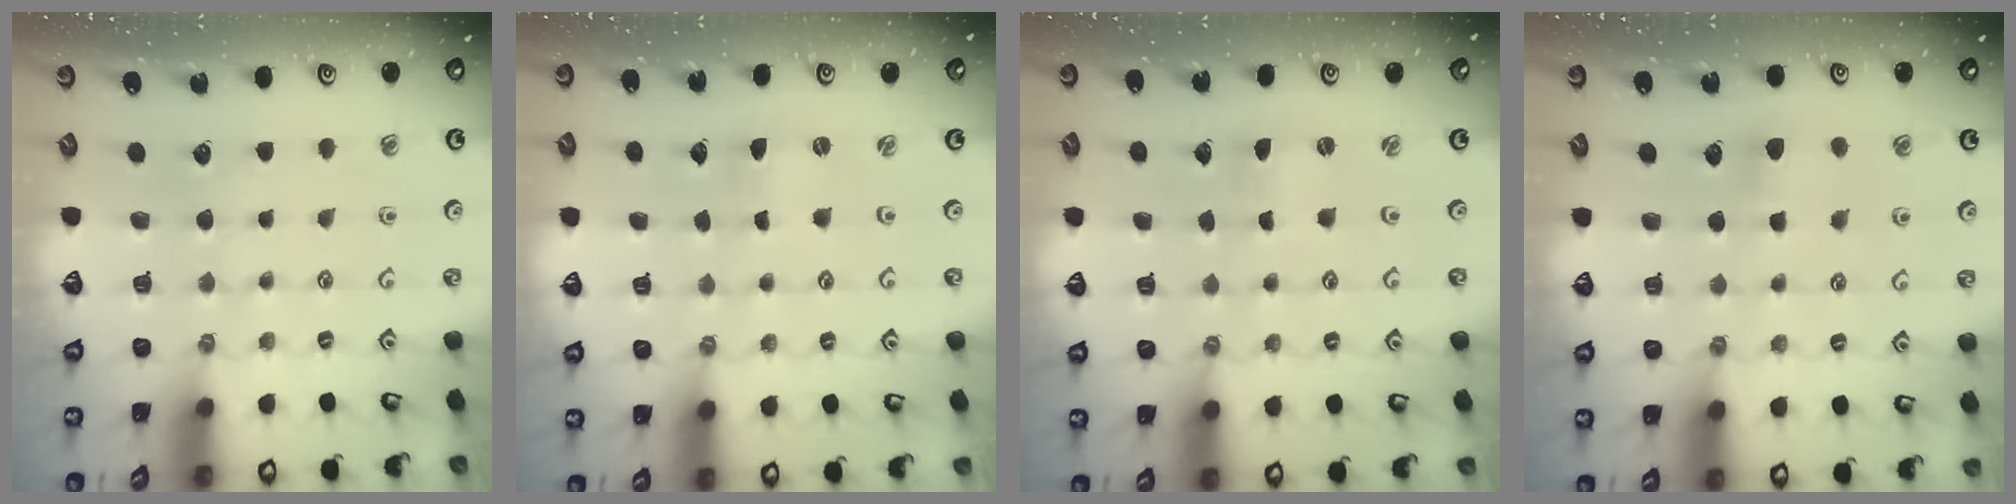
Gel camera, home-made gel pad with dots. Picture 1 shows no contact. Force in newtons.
{"total": 0.0}
{"total": 0.0}
{"total": 5.1, "press": 5.0, "slide": 0.7}